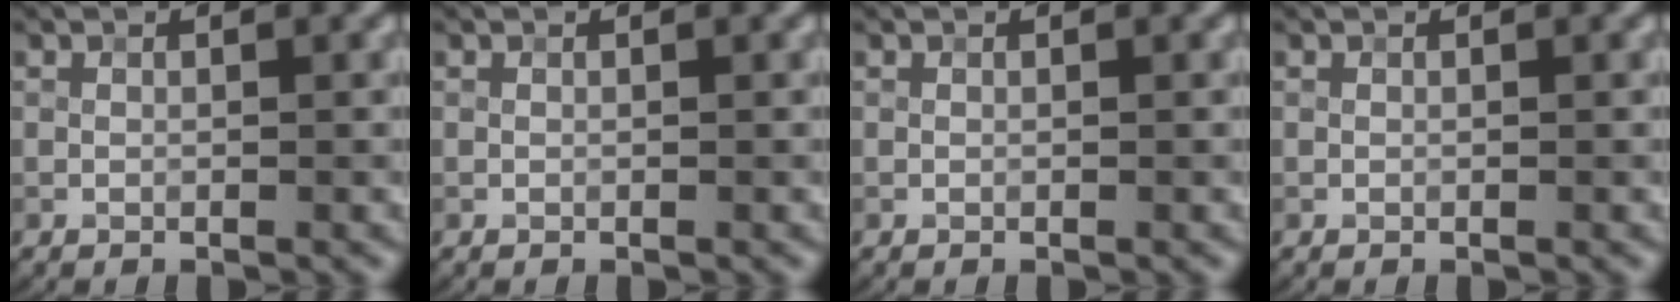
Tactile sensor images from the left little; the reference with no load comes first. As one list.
[{"total": 0.0}, {"total": 0.0}, {"total": 0.0}]